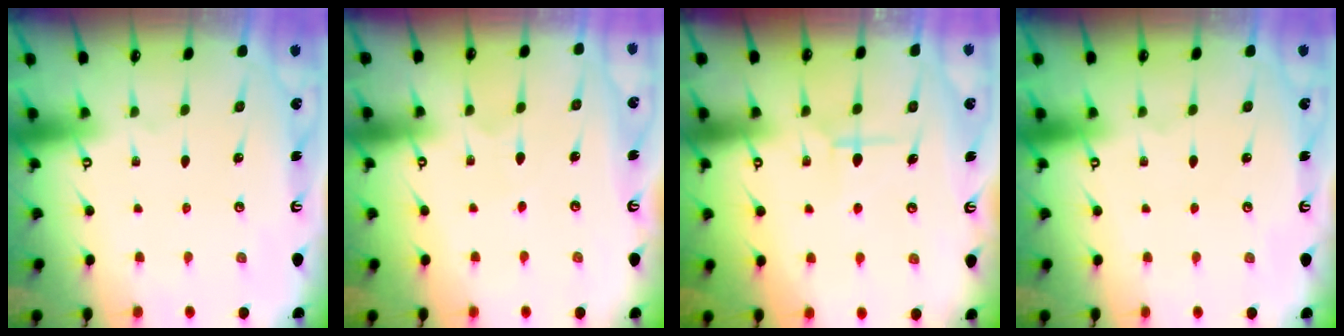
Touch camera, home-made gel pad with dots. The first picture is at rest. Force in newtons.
{"total": 3.9, "press": 3.9, "slide": 0.4}
{"total": 6.1, "press": 6.1, "slide": 0.2}
{"total": 0.0}